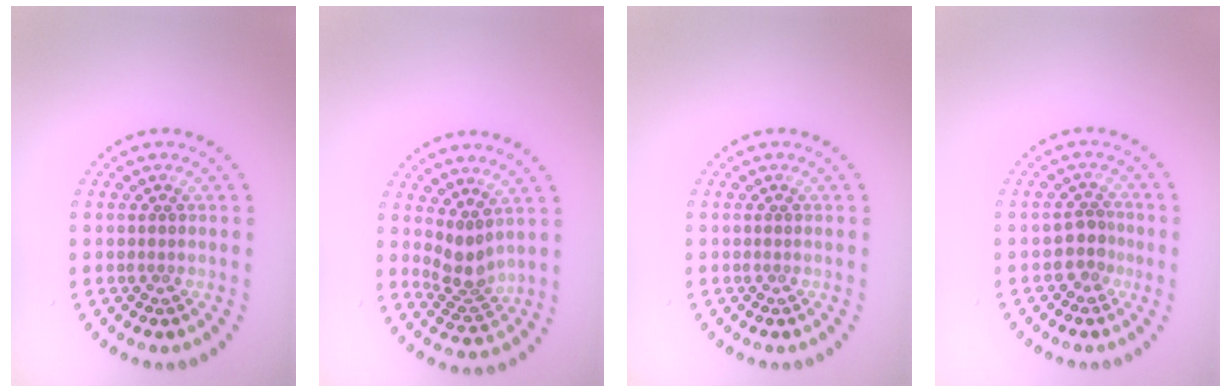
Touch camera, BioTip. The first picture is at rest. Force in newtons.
{"total": 2.7, "press": 2.0, "slide": 1.8}
{"total": 0.0}
{"total": 2.0, "press": 1.5, "slide": 1.4}